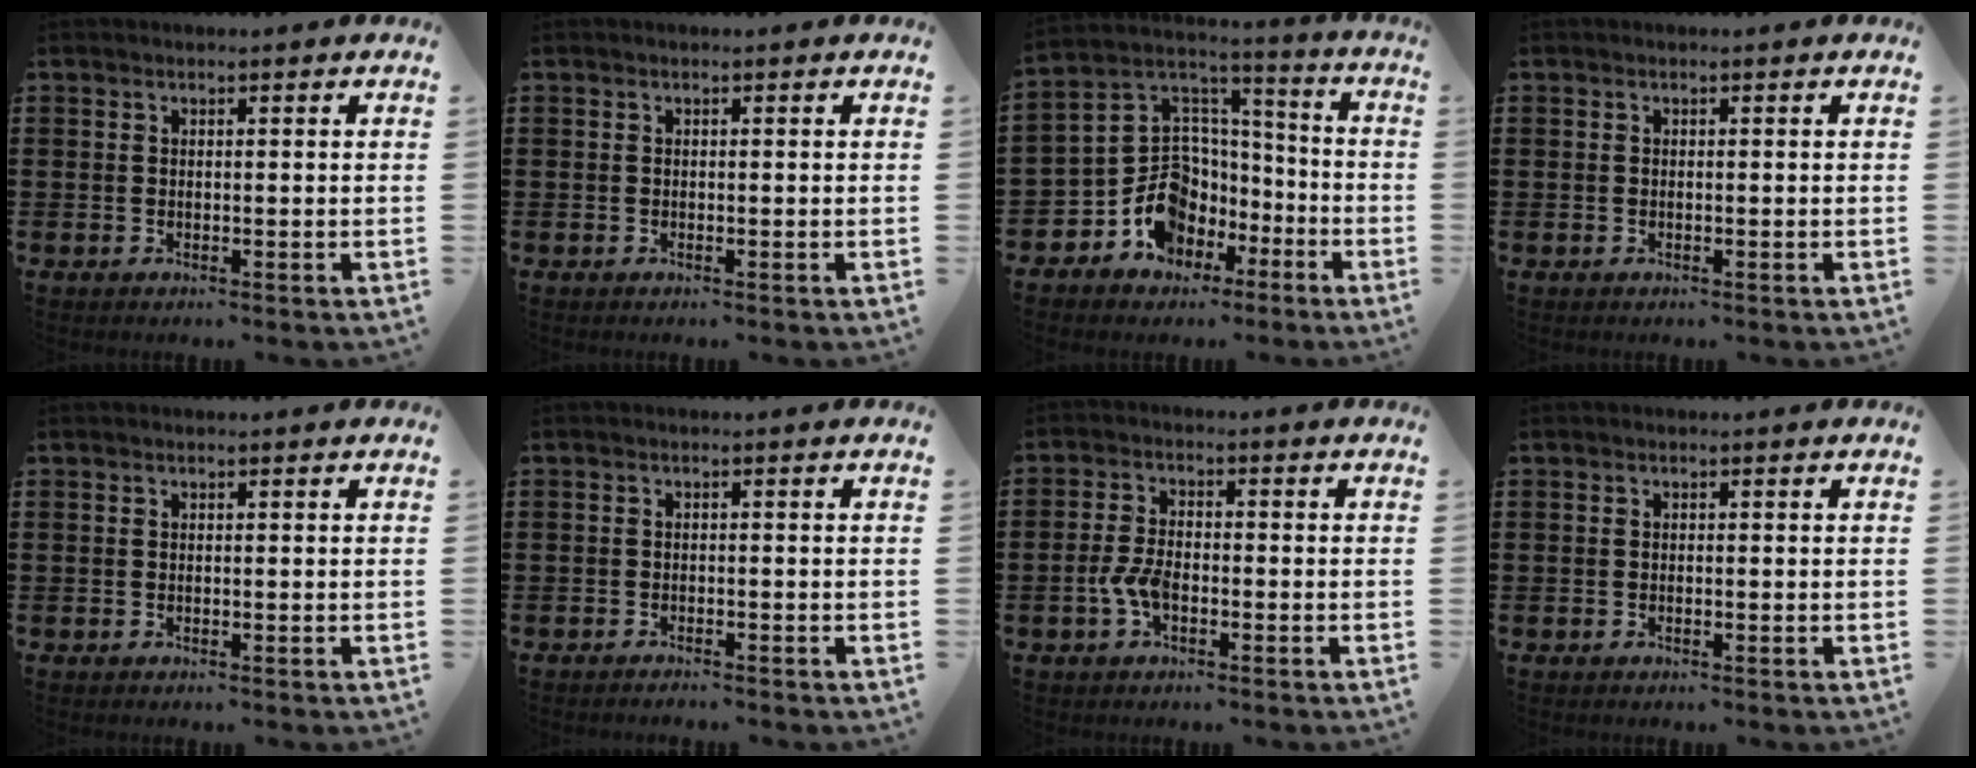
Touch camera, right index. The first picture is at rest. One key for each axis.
{"total": 0.0}
{"total": 9.5, "fx": -3.7, "fy": 8.4, "fz": 2.4, "tx": -0.078, "ty": -0.006, "tz": -0.067}
{"total": 0.0}
{"total": 0.0}
{"total": 1.2, "fx": -1.2, "fy": -0.1, "fz": -0.1, "tx": 0.000, "ty": 0.001, "tz": -0.025}
{"total": 4.3, "fx": -1.6, "fy": 2.1, "fz": 3.3, "tx": -0.088, "ty": -0.005, "tz": -0.037}
{"total": 0.0}